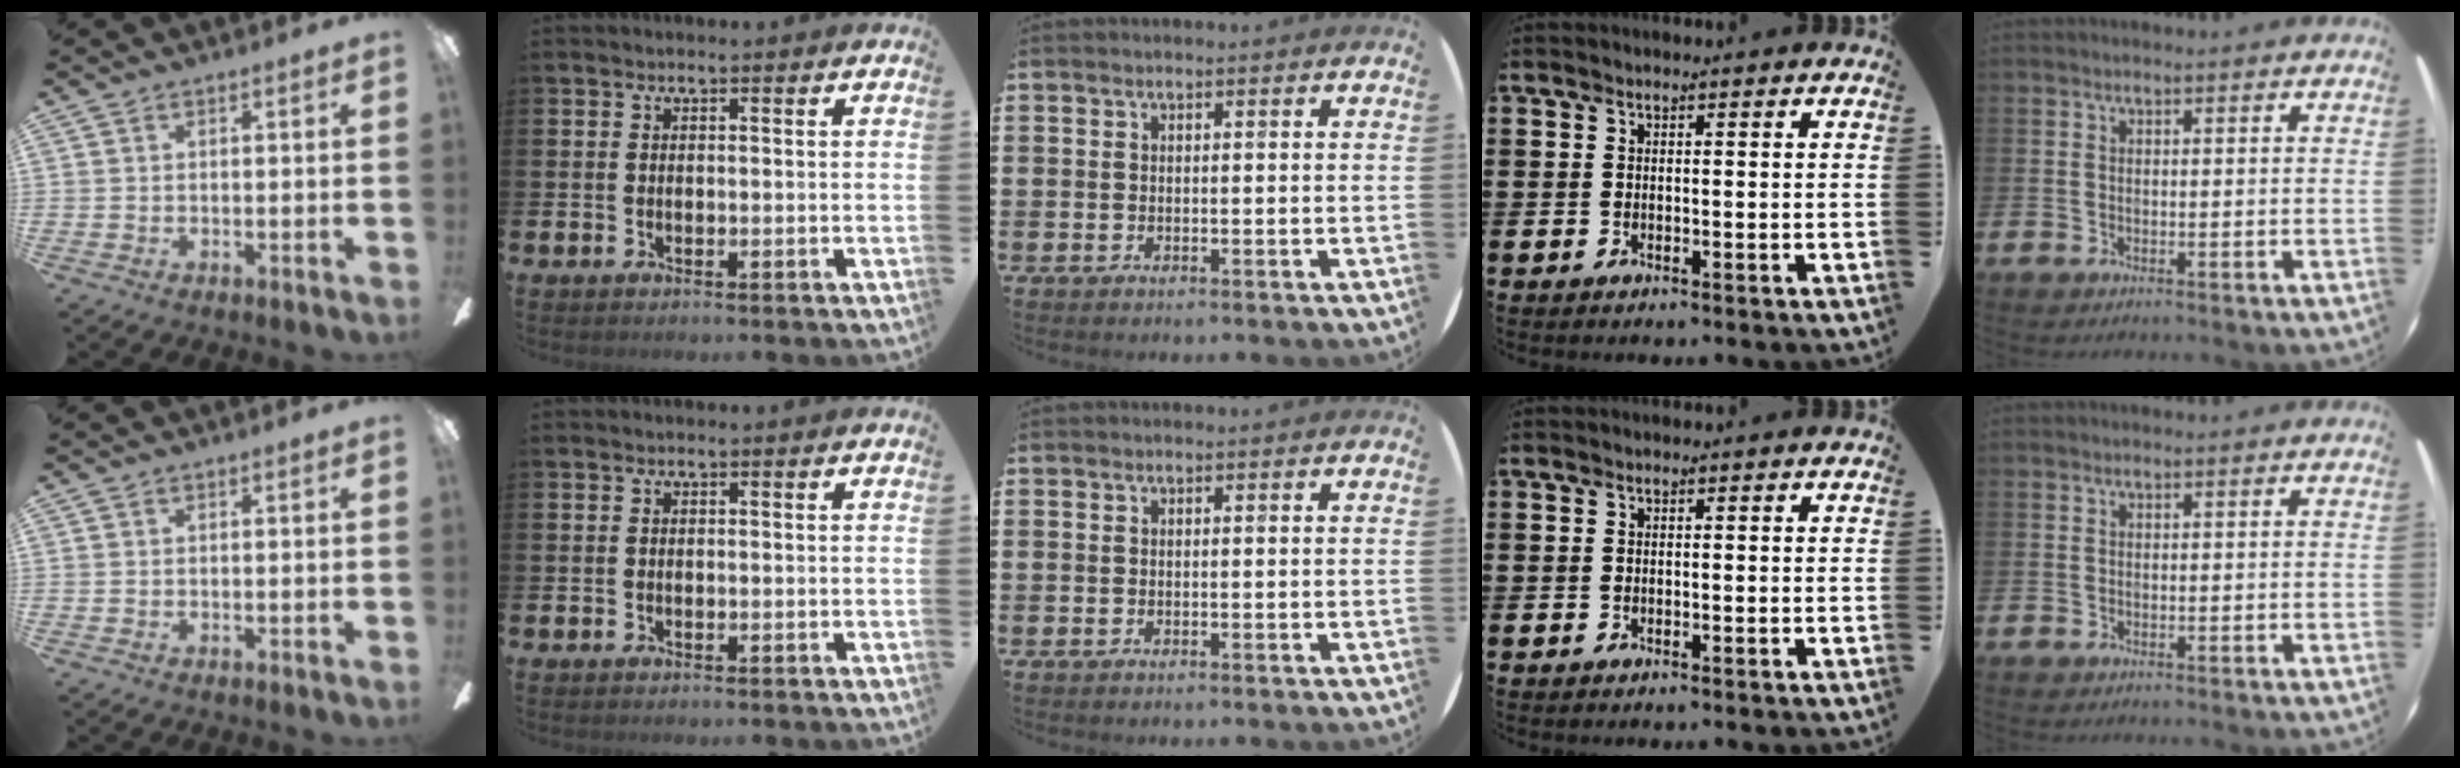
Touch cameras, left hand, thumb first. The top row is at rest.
{}